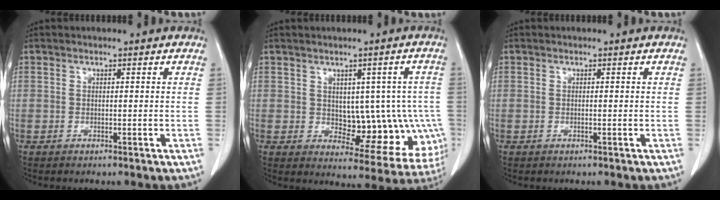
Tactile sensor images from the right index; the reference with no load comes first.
{"total": 11.6, "force": [-0.6, 6.6, 9.5], "torque": [-0.094, 0.020, 0.013]}
{"total": 0.0}